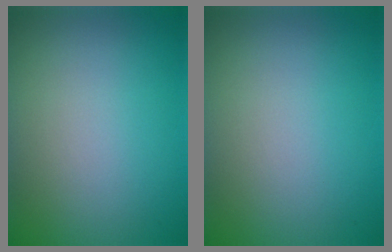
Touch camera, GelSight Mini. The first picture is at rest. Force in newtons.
{"total": 0.0}